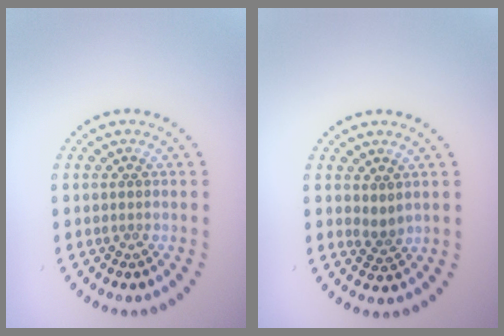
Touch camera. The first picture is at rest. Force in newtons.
{"total": 1.6, "press": 1.1, "slide": 1.1}